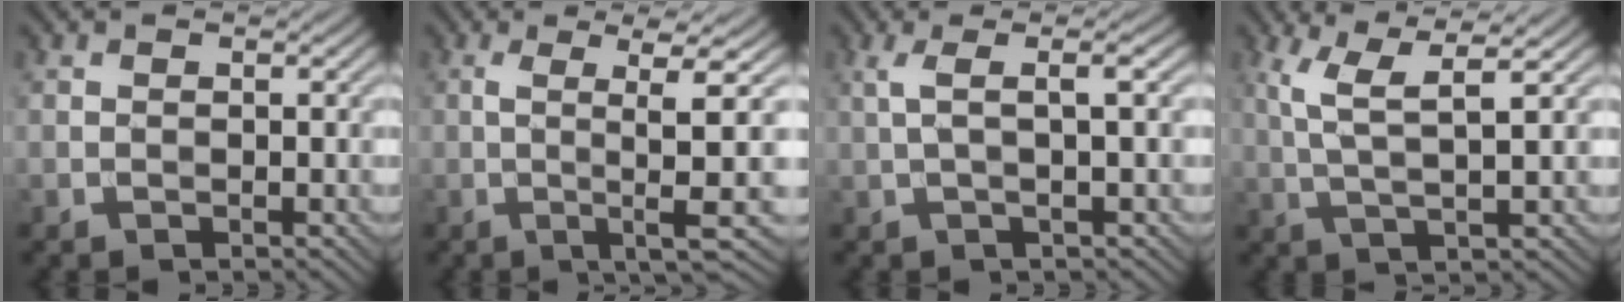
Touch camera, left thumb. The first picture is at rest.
{"total": 6.8, "force": [-0.4, 0.3, 6.8], "torque": [-0.126, 0.004, -0.008]}
{"total": 4.0, "force": [0.8, 0.6, 3.9], "torque": [-0.065, 0.016, 0.011]}
{"total": 6.0, "force": [2.4, 1.1, 5.4], "torque": [-0.116, 0.010, 0.051]}